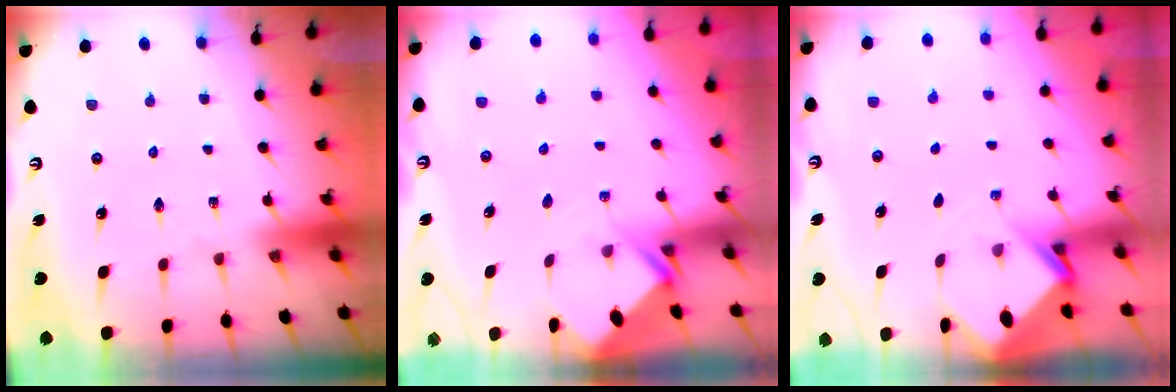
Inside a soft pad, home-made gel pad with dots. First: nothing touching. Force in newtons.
{"total": 2.7, "press": 2.7, "slide": 0.2}
{"total": 2.9, "press": 2.9, "slide": 0.3}